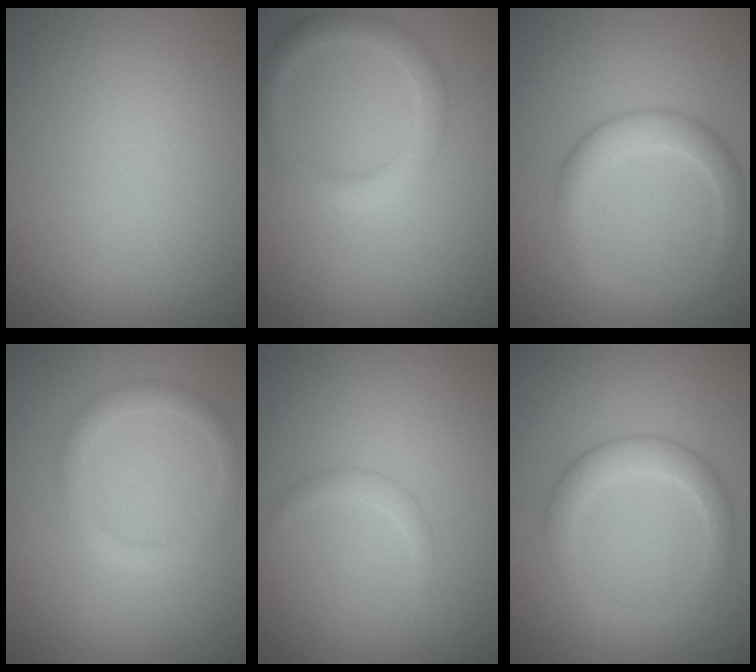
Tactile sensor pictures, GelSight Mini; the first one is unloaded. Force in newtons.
{"total": 2.6, "press": 2.6, "slide": 0.2}
{"total": 3.0, "press": 3.0, "slide": 0.2}
{"total": 1.6, "press": 1.6, "slide": 0.1}
{"total": 0.9, "press": 0.9, "slide": 0.1}
{"total": 2.8, "press": 2.8, "slide": 0.2}